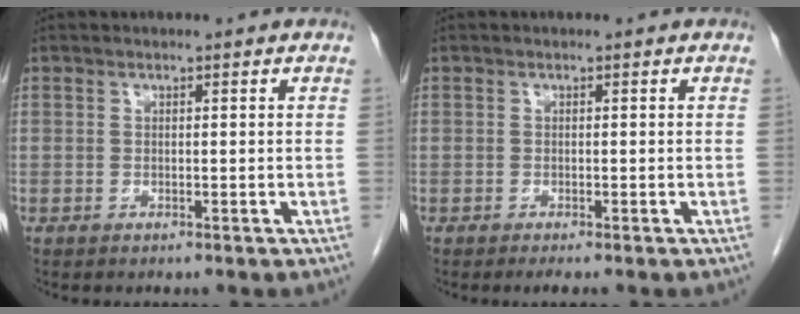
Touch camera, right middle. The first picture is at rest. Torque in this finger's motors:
{"motor_torque": [0.32, -0.11, -0.01, 0.04]}